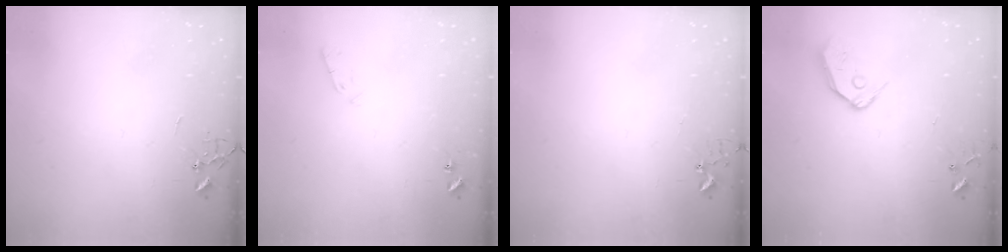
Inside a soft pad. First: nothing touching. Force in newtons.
{"total": 4.5, "press": 4.5, "slide": 0.4}
{"total": 4.2, "press": 4.2, "slide": 0.4}
{"total": 9.8, "press": 9.7, "slide": 1.3}